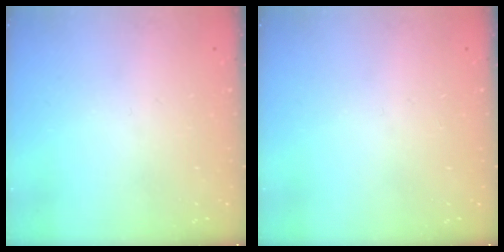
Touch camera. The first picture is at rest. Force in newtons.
{"total": 0.0}